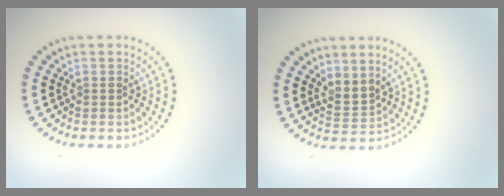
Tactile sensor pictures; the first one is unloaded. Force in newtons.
{"total": 2.0, "press": 1.6, "slide": 1.2}